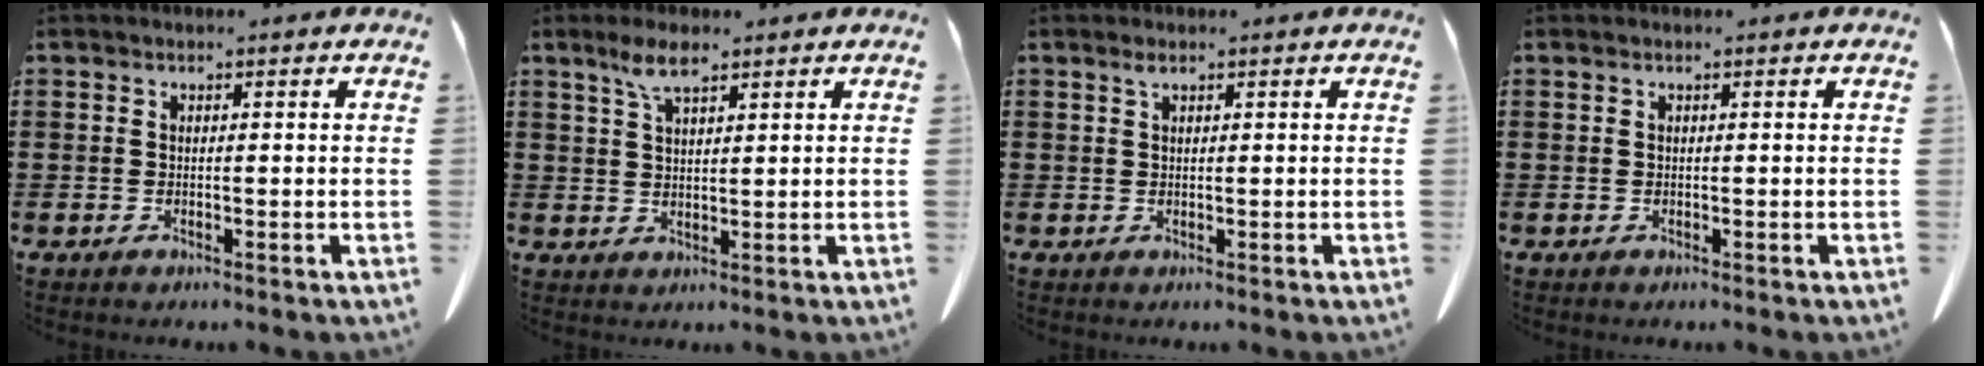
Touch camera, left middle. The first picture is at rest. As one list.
[{"total": 4.5, "force": [2.8, 1.4, 3.2], "torque": [-0.070, 0.003, 0.052]}, {"total": 0.7, "force": [0.5, 0.3, 0.4], "torque": [-0.011, -0.001, 0.010]}, {"total": 0.0}]